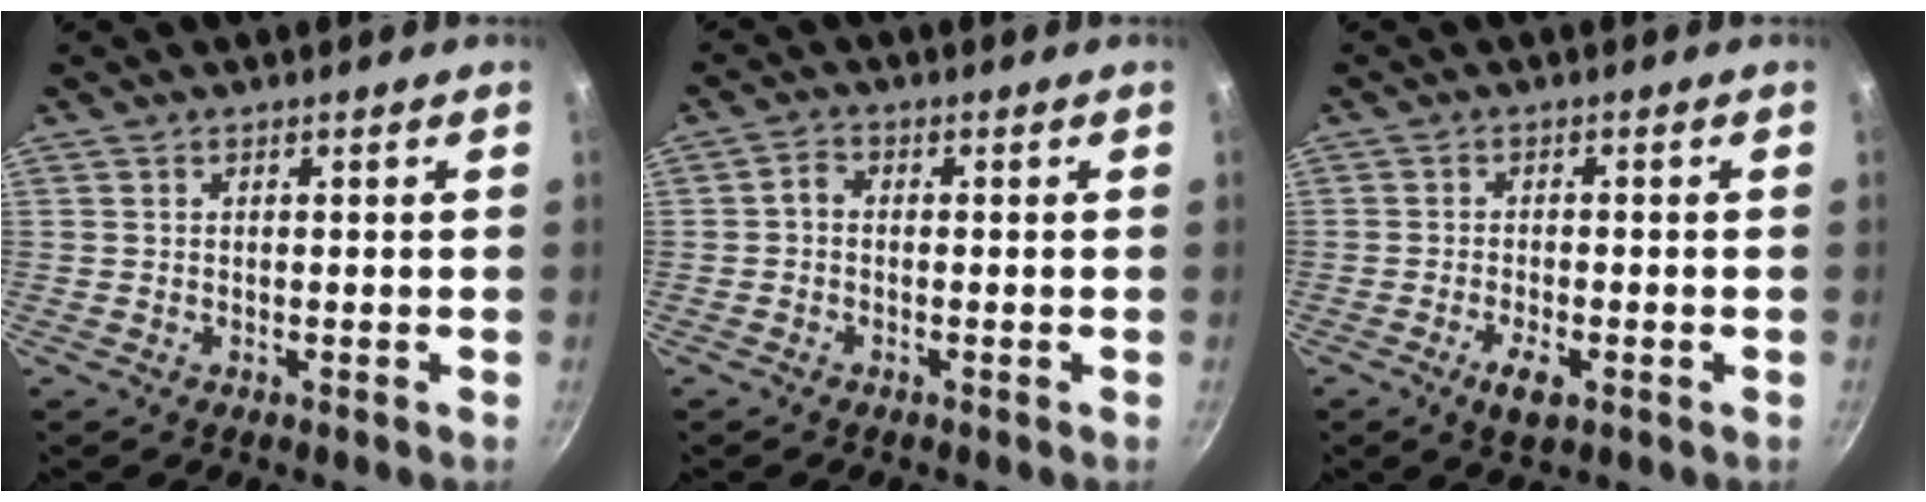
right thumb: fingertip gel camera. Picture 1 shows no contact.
{"total": 1.9, "force": [-0.7, 1.4, 1.2], "torque": [-0.027, 0.013, -0.020]}
{"total": 4.3, "force": [-2.0, 1.5, 3.5], "torque": [-0.066, 0.004, -0.034]}